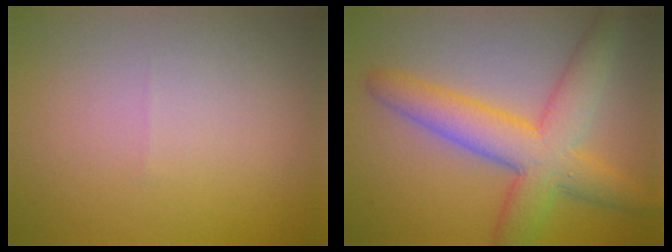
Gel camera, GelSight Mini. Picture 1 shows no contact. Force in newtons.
{"total": 7.2, "press": 7.2, "slide": 0.3}